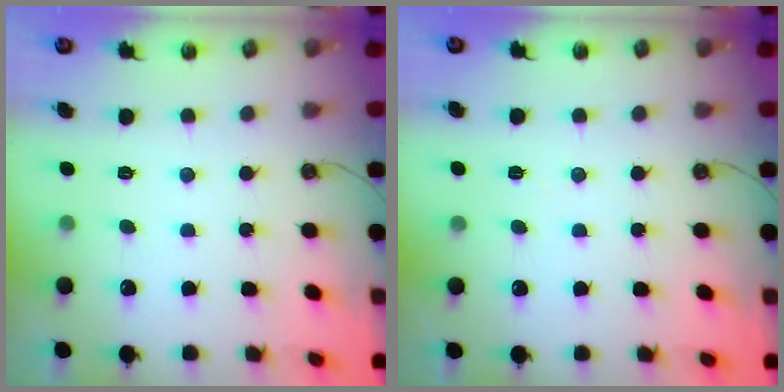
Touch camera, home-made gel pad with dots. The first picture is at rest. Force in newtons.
{"total": 3.8, "press": 1.4, "slide": 3.6}